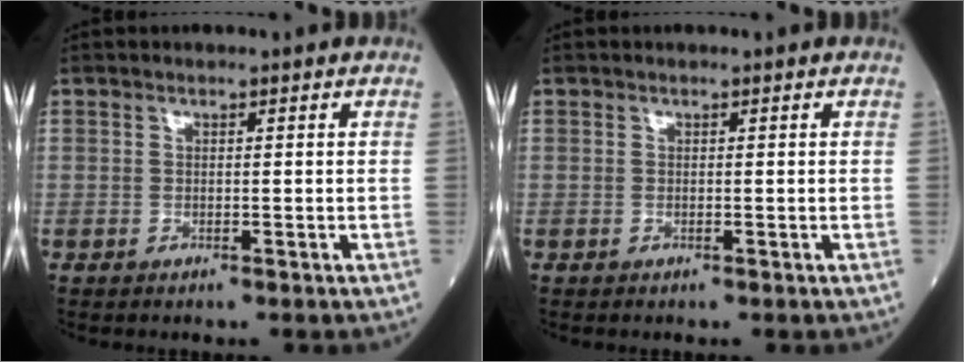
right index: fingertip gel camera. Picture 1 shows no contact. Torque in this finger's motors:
{"motor_torque": [0.01, -0.01, -0.03, -0.01]}